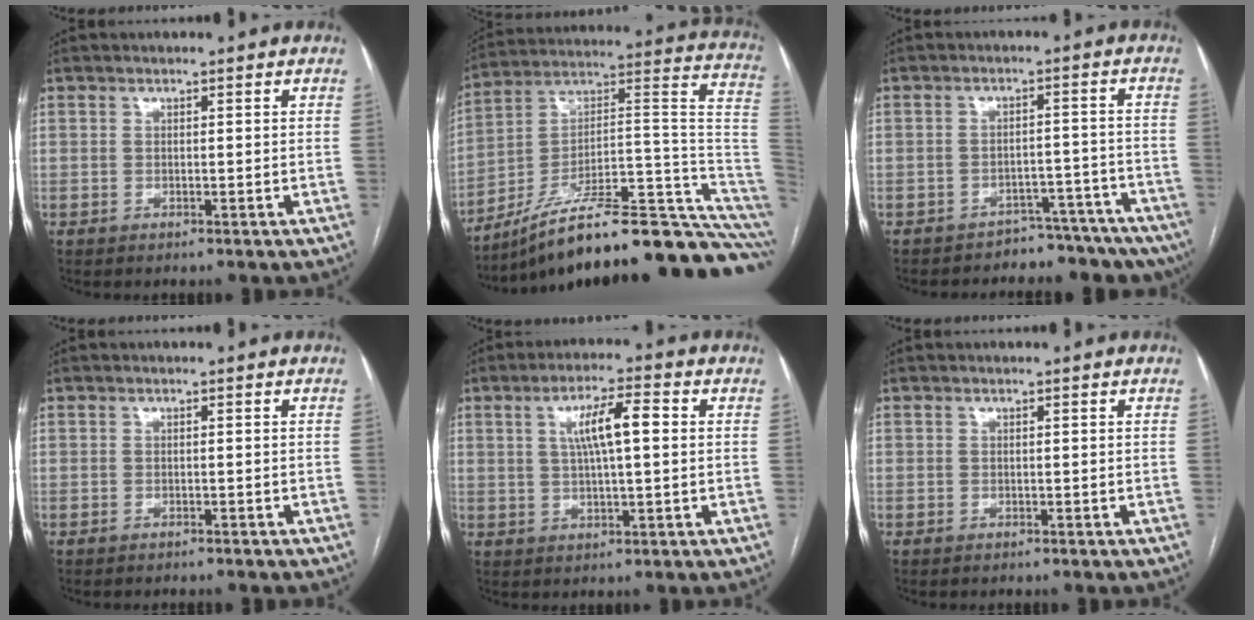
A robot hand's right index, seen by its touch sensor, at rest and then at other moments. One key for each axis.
{"total": 27.7, "fx": -21.6, "fy": 1.3, "fz": 17.3, "tx": -0.136, "ty": 0.056, "tz": -0.328}
{"total": 11.3, "fx": -10.4, "fy": 4.3, "fz": 1.3, "tx": 0.013, "ty": 0.054, "tz": -0.126}
{"total": 2.3, "fx": -2.1, "fy": 0.8, "fz": 0.6, "tx": -0.013, "ty": -0.002, "tz": -0.023}
{"total": 7.2, "fx": 1.4, "fy": 1.3, "fz": 6.9, "tx": -0.124, "ty": 0.016, "tz": 0.027}
{"total": 0.6, "fx": -0.5, "fy": 0.4, "fz": 0.0, "tx": -0.005, "ty": 0.005, "tz": -0.008}